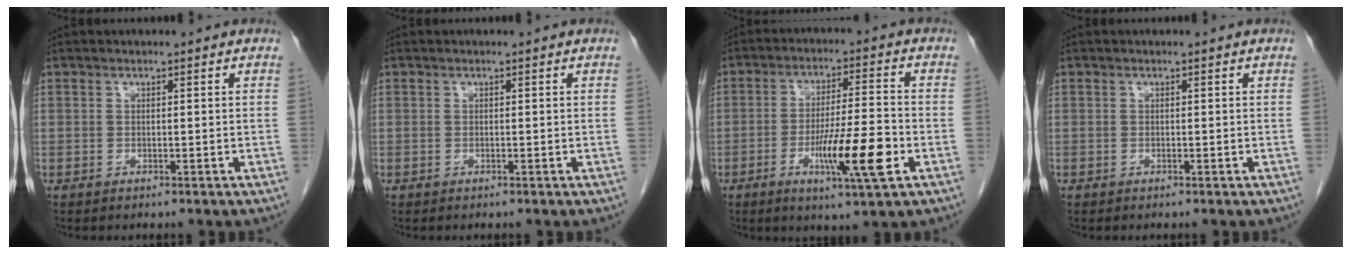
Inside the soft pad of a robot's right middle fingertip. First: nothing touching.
{"total": 0.0}
{"total": 10.8, "force": [-3.9, 0.4, 10.1], "torque": [-0.173, -0.015, -0.066]}
{"total": 0.0}